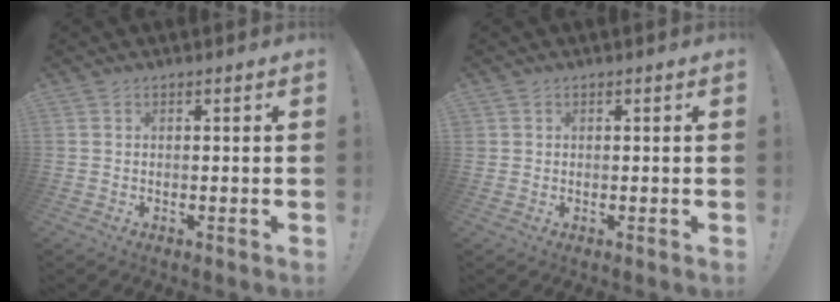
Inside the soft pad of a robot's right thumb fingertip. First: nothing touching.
{"total": 0.8, "force": [0.3, 0.8, 0.0], "torque": [0.000, 0.001, 0.006]}